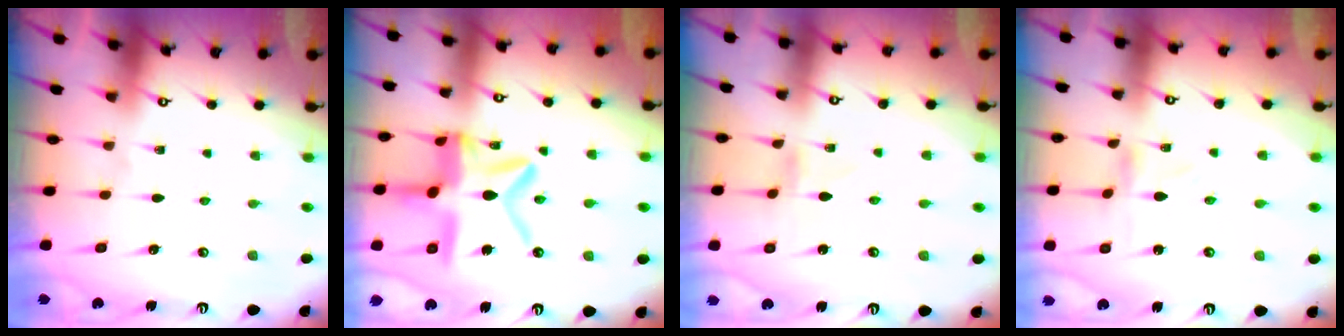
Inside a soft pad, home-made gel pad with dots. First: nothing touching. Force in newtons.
{"total": 14.9, "press": 14.8, "slide": 1.4}
{"total": 0.0}
{"total": 0.8, "press": 0.8, "slide": 0.1}